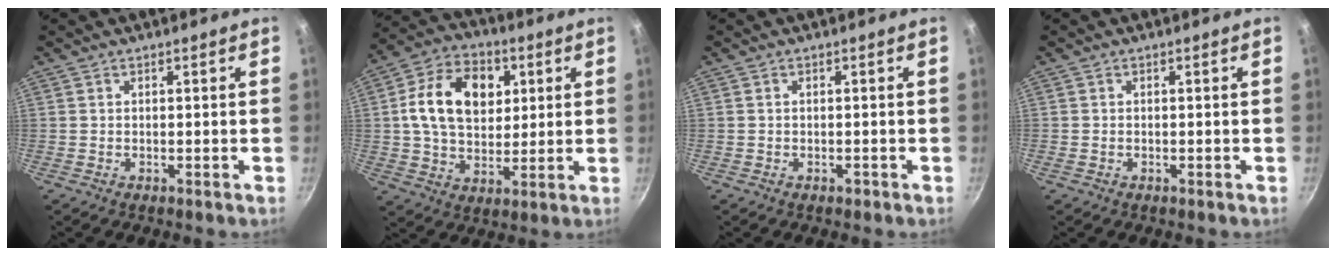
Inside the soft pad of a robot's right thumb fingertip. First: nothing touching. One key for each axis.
{"total": 16.2, "fx": 3.8, "fy": 11.5, "fz": 10.8, "tx": -0.155, "ty": 0.006, "tz": 0.055}
{"total": 0.6, "fx": -0.4, "fy": 0.4, "fz": 0.3, "tx": -0.005, "ty": 0.003, "tz": -0.003}
{"total": 0.6, "fx": -0.3, "fy": 0.5, "fz": 0.1, "tx": -0.002, "ty": 0.003, "tz": -0.005}